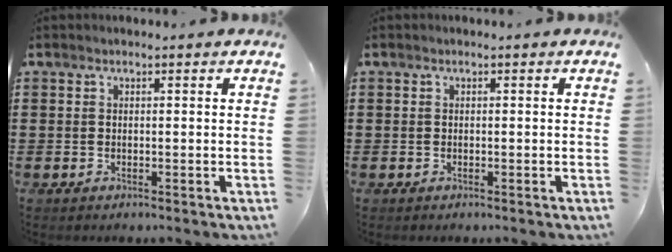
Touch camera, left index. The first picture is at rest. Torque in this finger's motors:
{"motor_torque": [0.00, 0.00, 0.00, 0.01]}